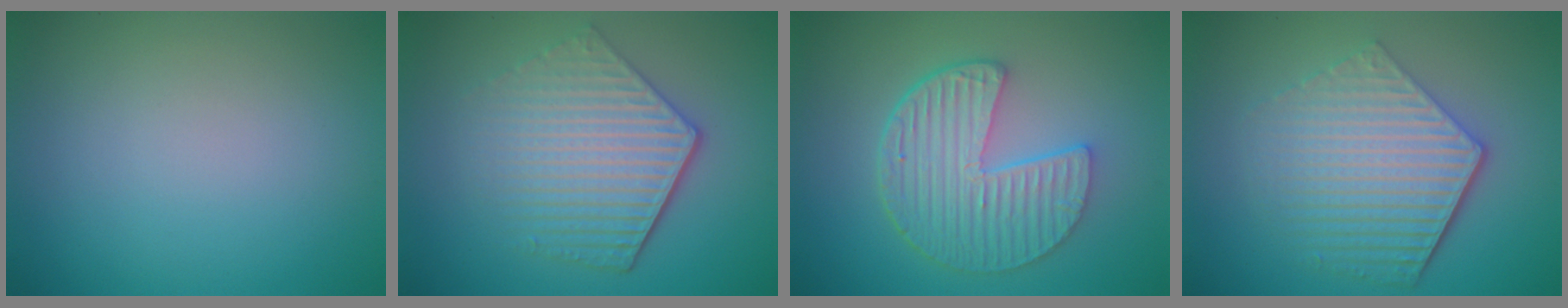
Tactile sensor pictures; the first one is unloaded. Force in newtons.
{"total": 5.7, "press": 4.2, "slide": 3.8}
{"total": 6.6, "press": 4.7, "slide": 4.5}
{"total": 6.1, "press": 4.4, "slide": 4.2}